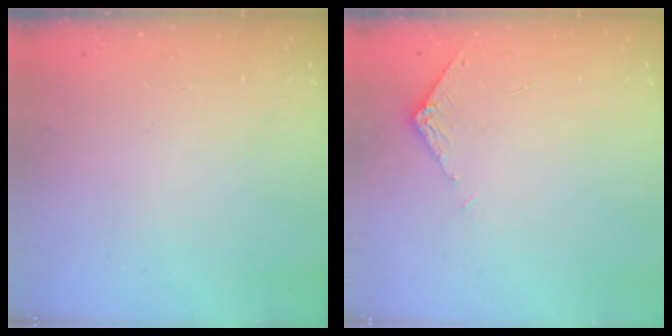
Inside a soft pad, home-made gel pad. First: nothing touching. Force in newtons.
{"total": 5.9, "press": 5.8, "slide": 0.7}